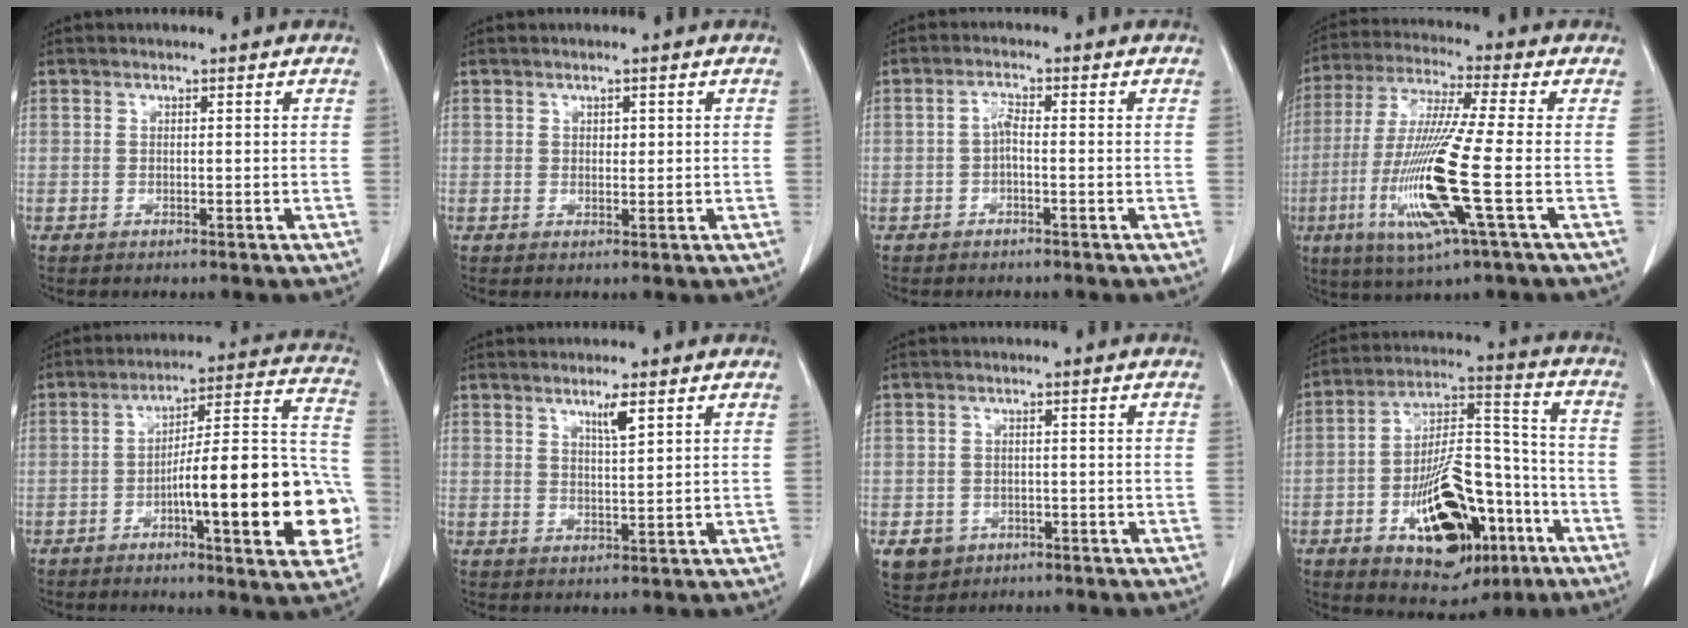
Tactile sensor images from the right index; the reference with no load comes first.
{"total": 1.0, "force": [0.3, 0.7, 0.7], "torque": [-0.007, 0.000, 0.004]}
{"total": 2.0, "force": [-0.6, 0.5, 1.8], "torque": [-0.033, 0.006, -0.011]}
{"total": 15.5, "force": [-4.1, -0.4, 14.9], "torque": [-0.313, -0.021, -0.084]}
{"total": 21.2, "force": [-5.8, 3.2, 20.2], "torque": [-0.221, 0.030, -0.071]}
{"total": 2.9, "force": [1.7, 0.1, 2.3], "torque": [-0.044, -0.005, 0.032]}
{"total": 4.6, "force": [-2.2, 4.0, 1.0], "torque": [-0.012, 0.006, -0.026]}
{"total": 20.3, "force": [-8.1, 9.2, 16.2], "torque": [-0.273, 0.020, -0.111]}